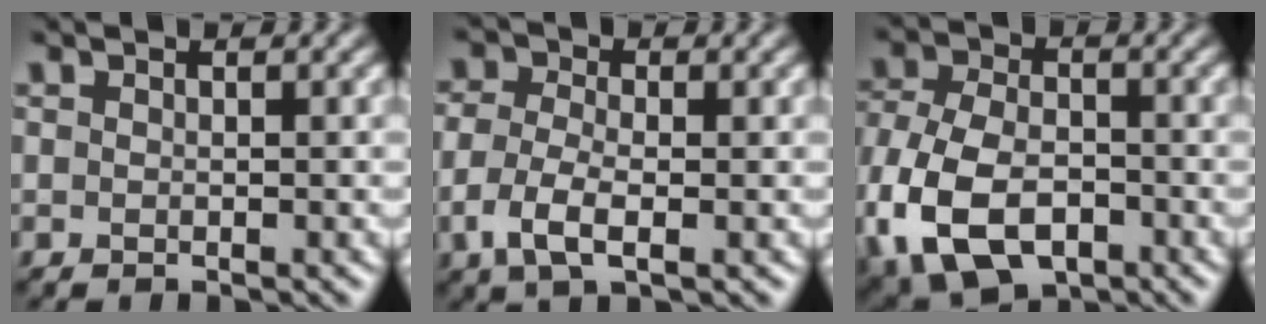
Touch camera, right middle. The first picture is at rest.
{"total": 3.8, "force": [-1.0, 2.0, 3.1], "torque": [-0.076, -0.004, -0.026]}
{"total": 10.9, "force": [-4.1, 7.0, 7.3], "torque": [-0.173, -0.021, -0.081]}